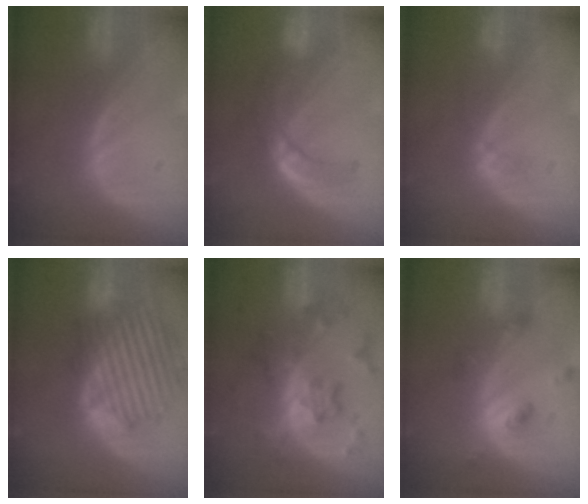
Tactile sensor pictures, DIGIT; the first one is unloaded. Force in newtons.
{"total": 7.7, "press": 6.5, "slide": 4.2}
{"total": 1.3, "press": 1.3, "slide": 0.1}
{"total": 9.9, "press": 9.8, "slide": 1.6}
{"total": 9.0, "press": 9.0, "slide": 0.6}
{"total": 5.1, "press": 4.5, "slide": 2.5}